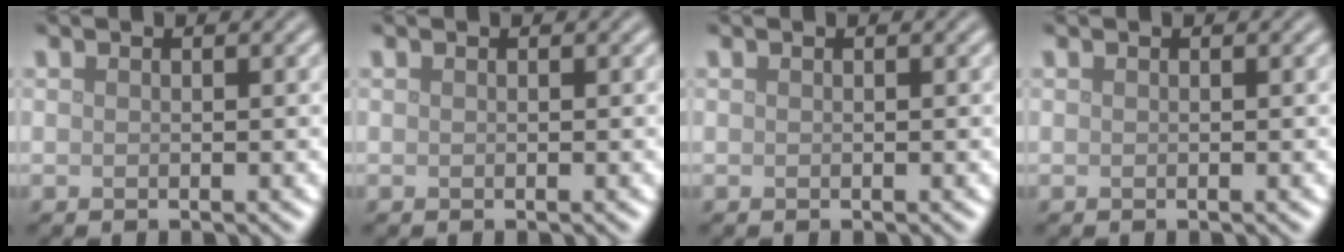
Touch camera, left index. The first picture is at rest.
{"total": 0.0}
{"total": 0.0}
{"total": 0.0}